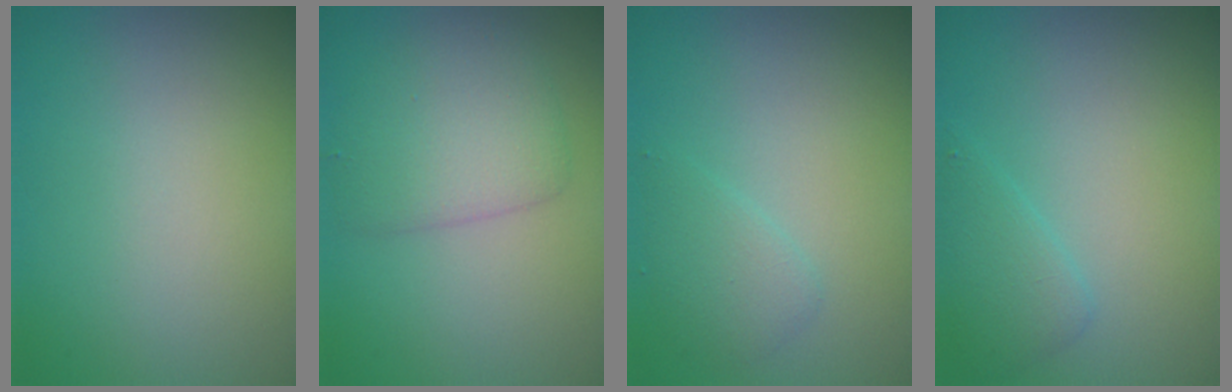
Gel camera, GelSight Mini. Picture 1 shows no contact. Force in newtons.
{"total": 3.8, "press": 3.8, "slide": 0.1}
{"total": 1.8, "press": 1.8, "slide": 0.1}
{"total": 2.1, "press": 2.0, "slide": 0.2}